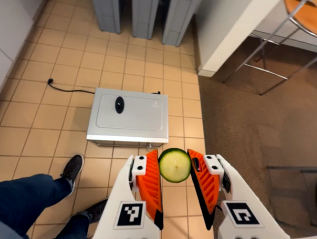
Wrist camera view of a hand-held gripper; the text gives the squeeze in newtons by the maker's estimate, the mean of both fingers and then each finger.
{"total": 7.1, "left": 6.5, "right": 7.7}